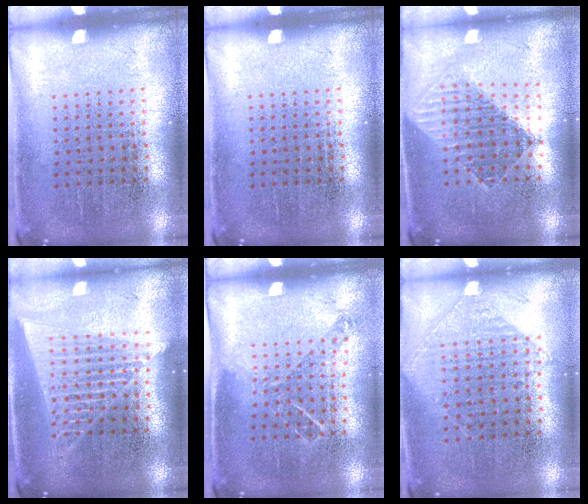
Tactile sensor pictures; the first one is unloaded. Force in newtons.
{"total": 0.0}
{"total": 1.6, "press": 1.4, "slide": 0.9}
{"total": 1.8, "press": 1.6, "slide": 0.9}
{"total": 0.8, "press": 0.8, "slide": 0.2}
{"total": 0.9, "press": 0.9, "slide": 0.3}